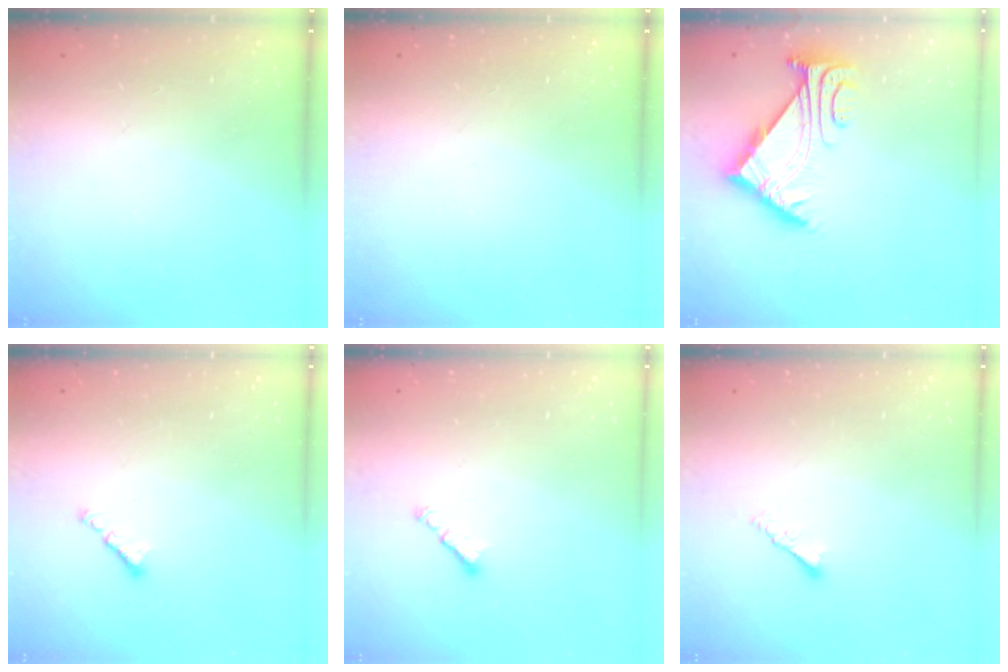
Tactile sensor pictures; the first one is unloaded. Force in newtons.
{"total": 0.0}
{"total": 5.2, "press": 5.1, "slide": 0.7}
{"total": 2.3, "press": 2.3, "slide": 0.4}
{"total": 3.0, "press": 2.9, "slide": 0.5}
{"total": 2.2, "press": 2.2, "slide": 0.4}